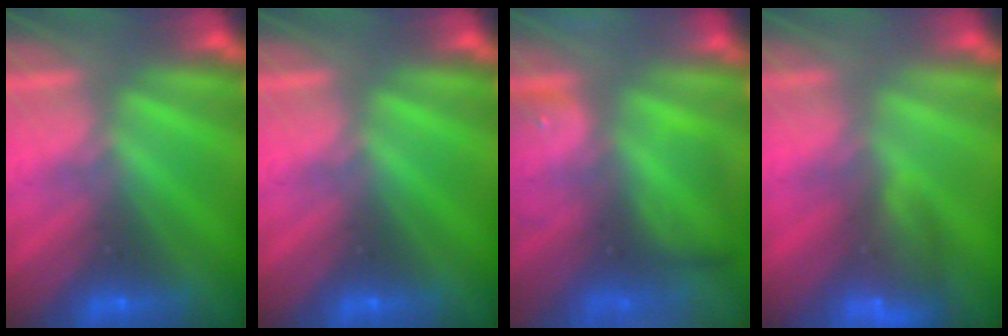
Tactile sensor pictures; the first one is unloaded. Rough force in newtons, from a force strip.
{"total": 0.0}
{"total": 6.9}
{"total": 8.6}